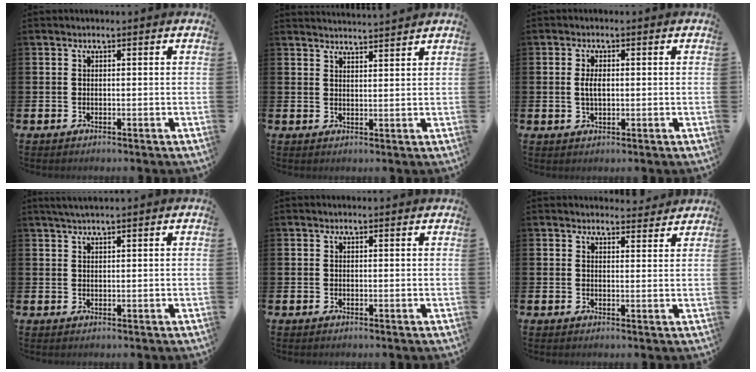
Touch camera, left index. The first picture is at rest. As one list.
[{"total": 3.2, "force": [3.2, -0.3, -0.1], "torque": [0.002, -0.022, 0.056]}, {"total": 2.8, "force": [0.2, 1.3, 2.4], "torque": [-0.045, 0.005, 0.001]}, {"total": 2.0, "force": [1.8, 0.1, 0.9], "torque": [-0.022, 0.004, 0.033]}, {"total": 0.0}, {"total": 2.7, "force": [2.7, 0.4, -0.1], "torque": [0.010, -0.019, 0.047]}]